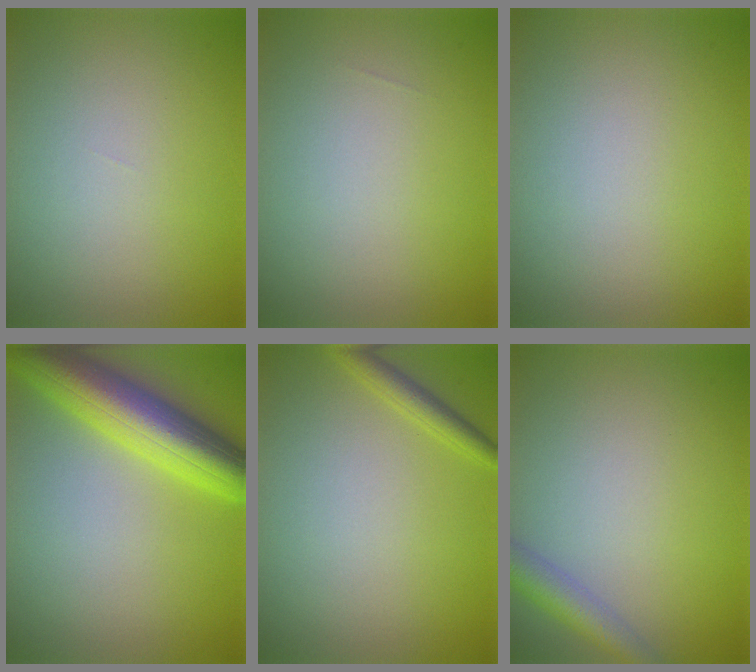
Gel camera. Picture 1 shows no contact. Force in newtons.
{"total": 0.0}
{"total": 0.0}
{"total": 8.7, "press": 8.7, "slide": 0.3}
{"total": 1.8, "press": 1.8, "slide": 0.1}
{"total": 3.0, "press": 3.0, "slide": 0.1}